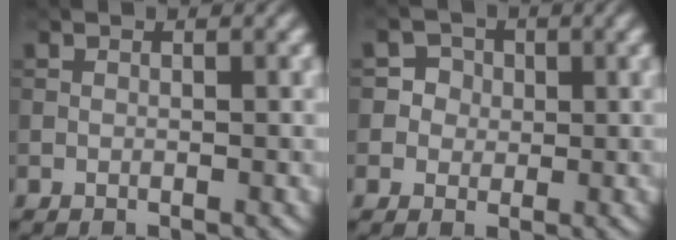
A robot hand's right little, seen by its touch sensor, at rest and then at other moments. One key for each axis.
{"total": 2.1, "fx": 0.1, "fy": 2.1, "fz": 0.3, "tx": 0.001, "ty": -0.002, "tz": 0.010}